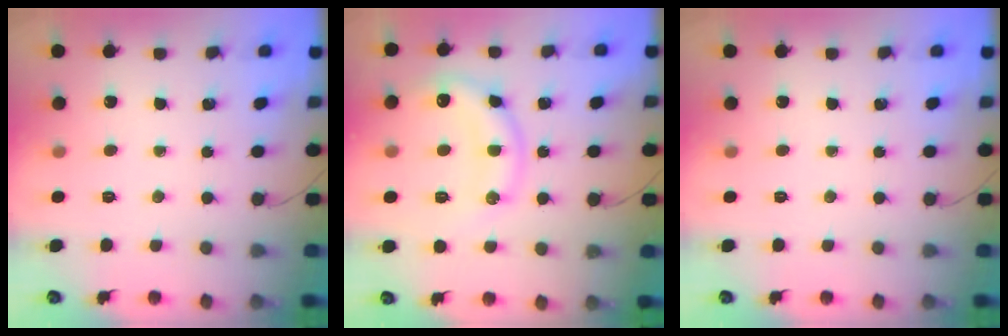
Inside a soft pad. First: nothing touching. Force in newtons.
{"total": 15.8, "press": 15.7, "slide": 1.1}
{"total": 0.0}